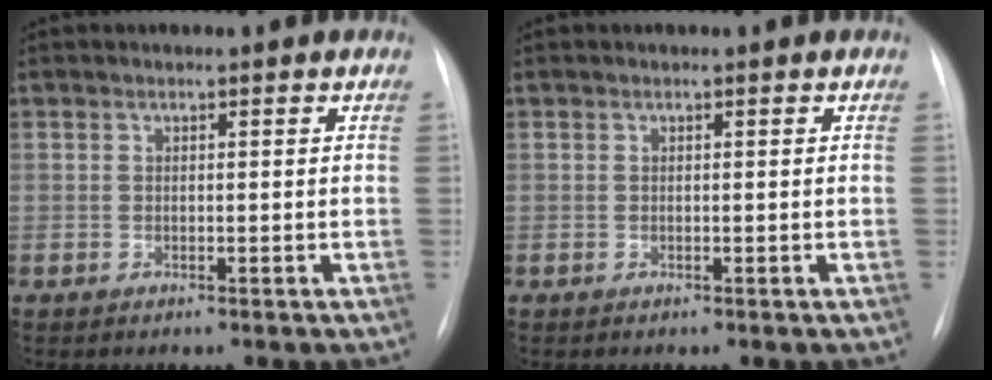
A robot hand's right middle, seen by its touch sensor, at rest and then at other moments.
{"total": 0.0}